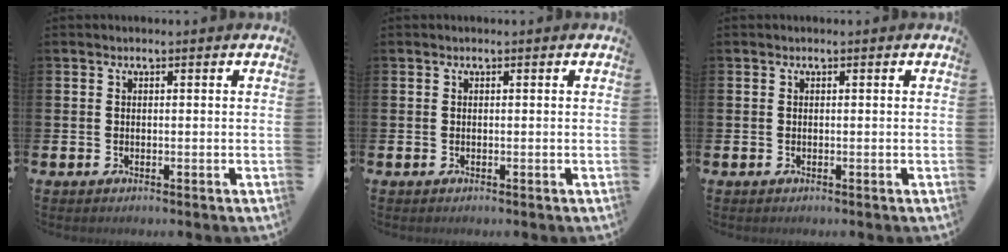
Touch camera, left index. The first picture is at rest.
{"total": 0.0}
{"total": 0.0}